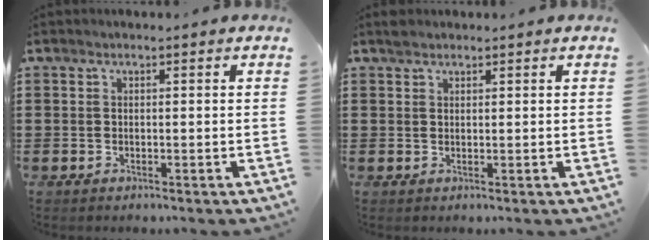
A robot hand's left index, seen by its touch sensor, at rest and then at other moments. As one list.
[{"total": 1.1, "force": [1.0, 0.5, 0.3], "torque": [-0.009, 0.001, 0.019]}]